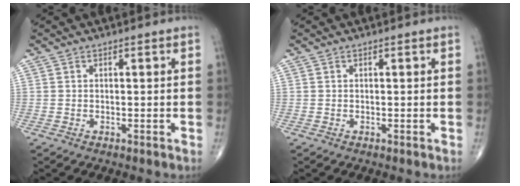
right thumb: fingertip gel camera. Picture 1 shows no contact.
{"total": 0.0}